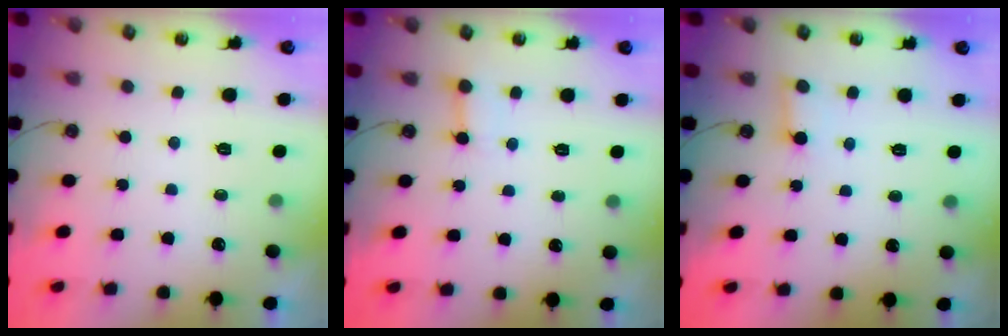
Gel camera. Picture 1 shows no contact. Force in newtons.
{"total": 2.8, "press": 2.8, "slide": 0.5}
{"total": 3.1, "press": 3.1, "slide": 0.3}